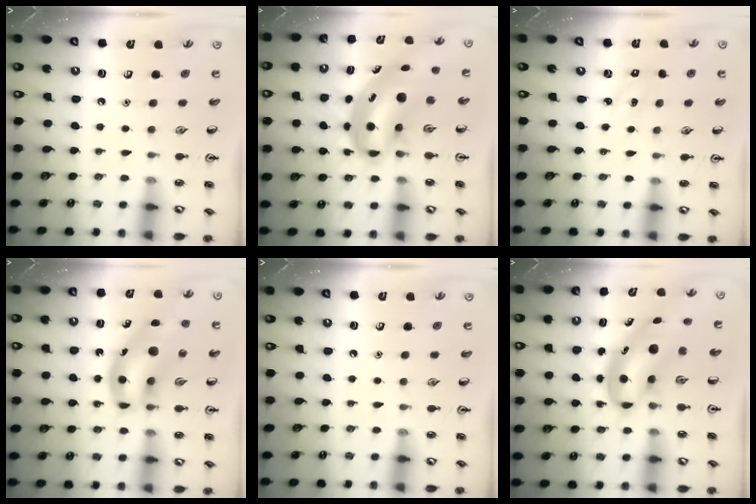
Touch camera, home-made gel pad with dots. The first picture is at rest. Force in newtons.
{"total": 8.0, "press": 7.7, "slide": 2.2}
{"total": 1.2, "press": 1.1, "slide": 0.4}
{"total": 12.8, "press": 12.4, "slide": 3.5}
{"total": 0.0}
{"total": 5.3, "press": 5.2, "slide": 1.2}